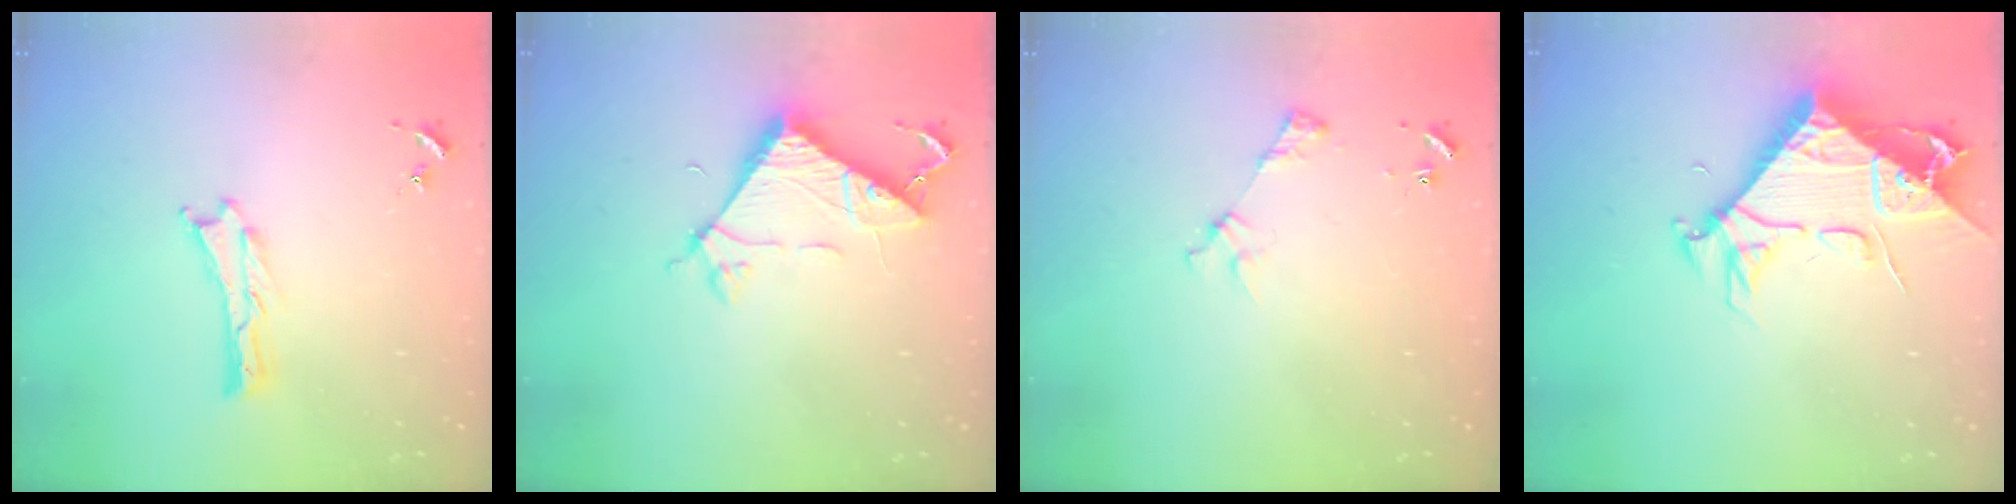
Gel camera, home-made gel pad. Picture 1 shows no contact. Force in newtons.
{"total": 6.9, "press": 6.9, "slide": 0.4}
{"total": 3.3, "press": 3.3, "slide": 0.3}
{"total": 8.4, "press": 8.3, "slide": 0.9}